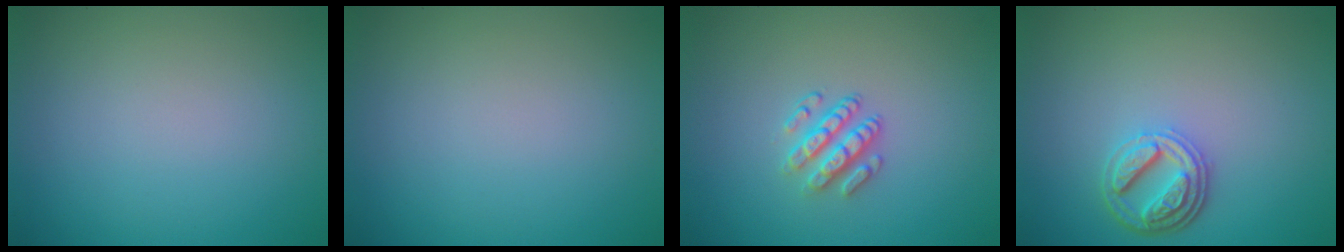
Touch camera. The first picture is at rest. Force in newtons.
{"total": 0.0}
{"total": 2.3, "press": 1.9, "slide": 1.4}
{"total": 3.9, "press": 3.1, "slide": 2.4}